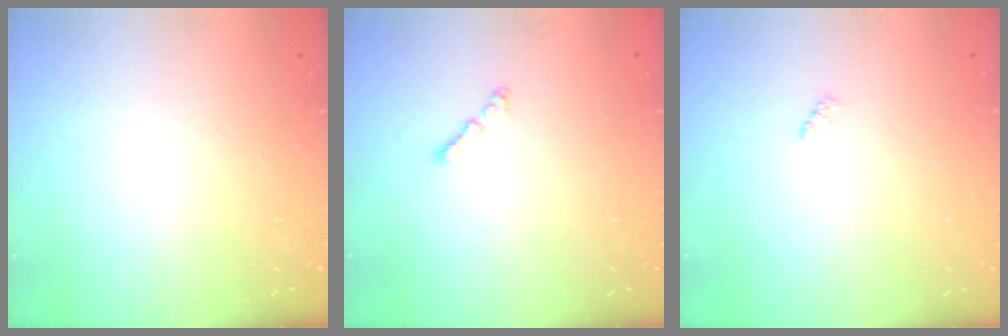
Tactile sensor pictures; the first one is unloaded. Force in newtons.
{"total": 1.6, "press": 1.5, "slide": 0.5}
{"total": 2.3, "press": 2.2, "slide": 0.5}